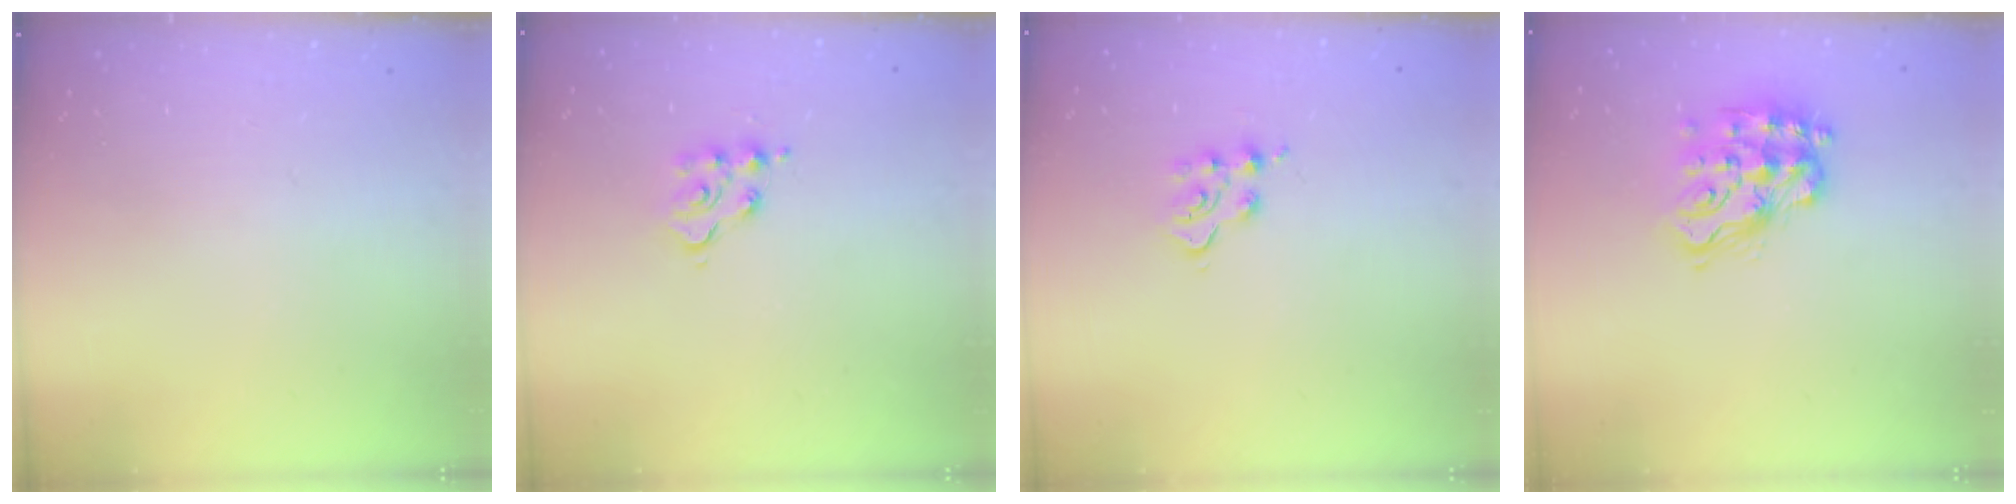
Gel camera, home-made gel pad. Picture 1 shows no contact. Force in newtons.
{"total": 5.7, "press": 5.7, "slide": 0.2}
{"total": 5.2, "press": 5.2, "slide": 0.6}
{"total": 14.6, "press": 14.5, "slide": 0.9}